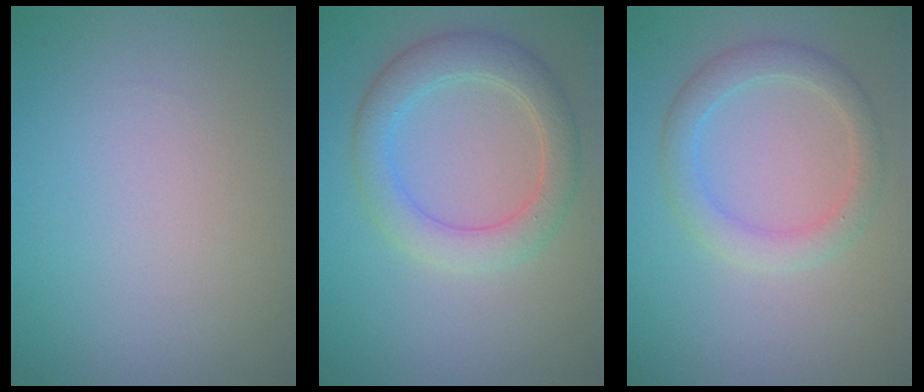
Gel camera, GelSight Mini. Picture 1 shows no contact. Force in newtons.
{"total": 4.4, "press": 4.4, "slide": 0.2}
{"total": 3.1, "press": 3.0, "slide": 0.4}